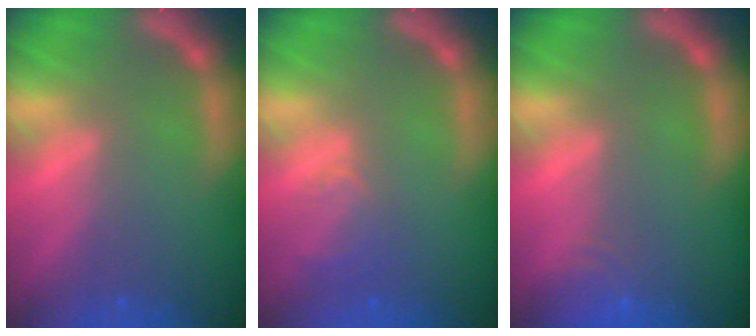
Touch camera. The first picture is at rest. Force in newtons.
{"total": 2.5}
{"total": 3.0}